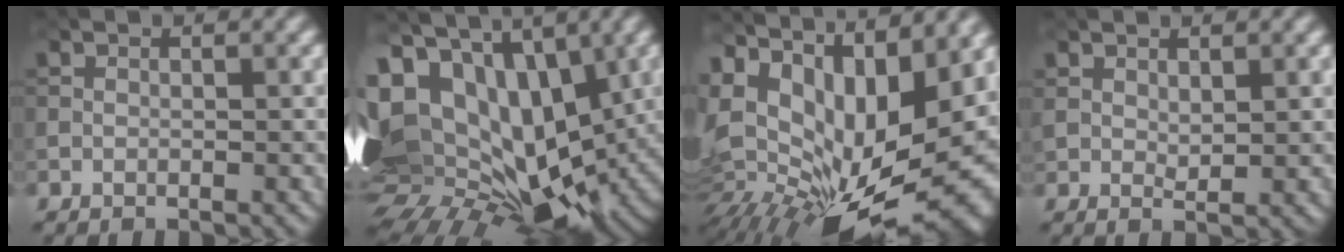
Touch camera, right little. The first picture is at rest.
{"total": 20.6, "force": [2.3, 14.0, 15.0], "torque": [-0.281, -0.008, 0.071]}
{"total": 14.8, "force": [-0.9, 8.3, 12.2], "torque": [-0.201, -0.013, 0.004]}
{"total": 1.5, "force": [1.1, 0.5, 0.8], "torque": [-0.013, -0.003, 0.025]}